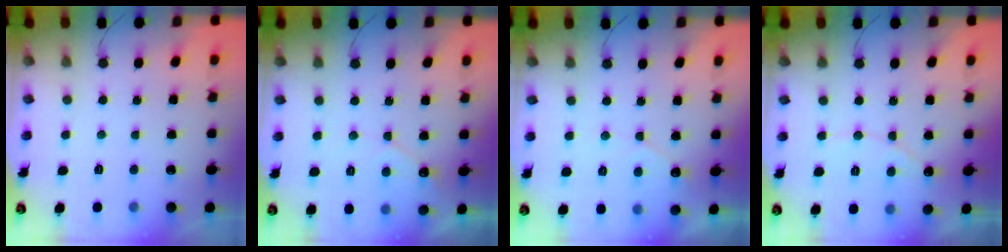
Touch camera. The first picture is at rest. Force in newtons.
{"total": 4.5, "press": 4.5, "slide": 0.3}
{"total": 3.0, "press": 3.0, "slide": 0.1}
{"total": 4.5, "press": 4.5, "slide": 0.2}